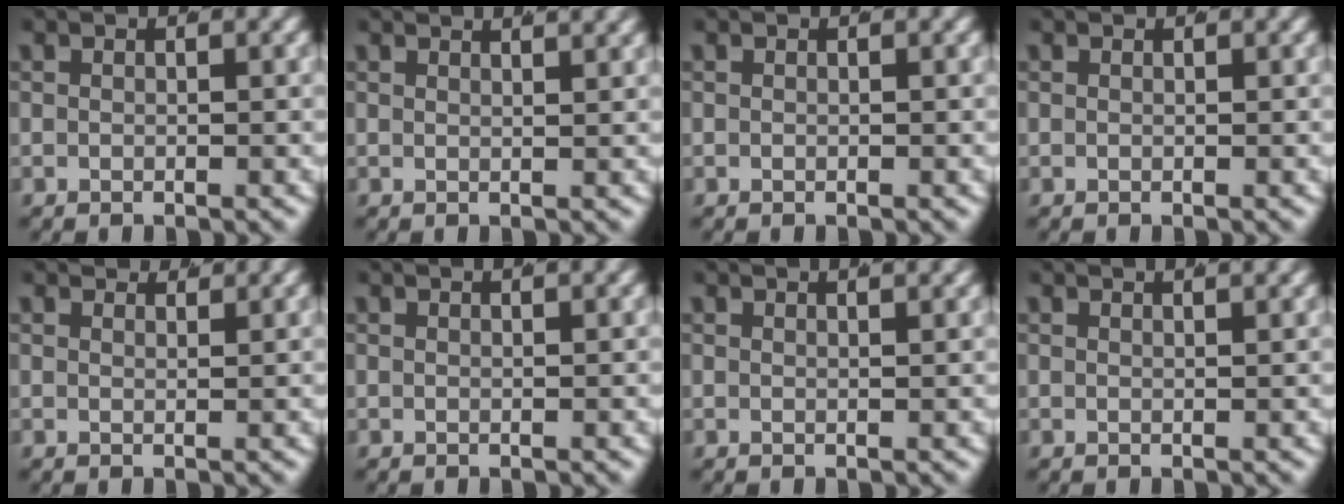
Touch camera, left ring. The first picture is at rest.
{"total": 2.7, "force": [2.4, -0.2, 1.2], "torque": [-0.009, 0.003, 0.036]}
{"total": 0.0}
{"total": 0.0}
{"total": 2.4, "force": [2.3, -0.3, 0.5], "torque": [0.000, -0.004, 0.038]}
{"total": 1.4, "force": [1.1, -0.5, 0.6], "torque": [0.000, 0.004, 0.017]}
{"total": 2.2, "force": [1.9, -0.3, 1.0], "torque": [-0.007, 0.004, 0.029]}
{"total": 2.1, "force": [1.9, -0.3, 1.0], "torque": [-0.006, 0.003, 0.029]}